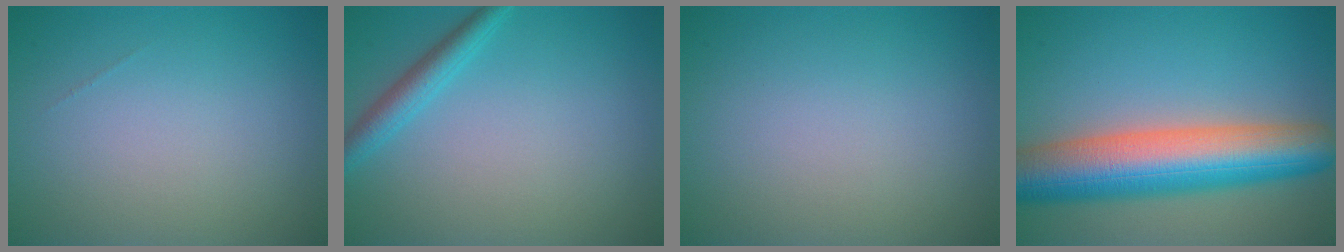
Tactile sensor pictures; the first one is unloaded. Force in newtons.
{"total": 2.4, "press": 2.4, "slide": 0.1}
{"total": 0.0}
{"total": 10.9, "press": 10.9, "slide": 0.1}